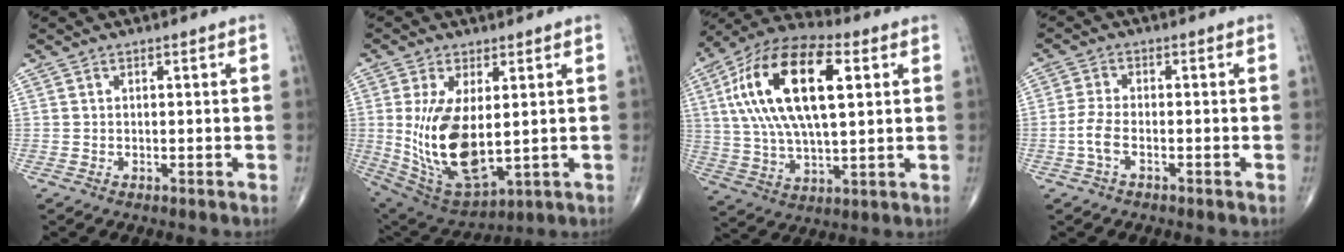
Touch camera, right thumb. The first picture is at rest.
{"total": 16.3, "force": [0.6, 7.8, 14.3], "torque": [-0.276, -0.023, 0.037]}
{"total": 22.4, "force": [5.7, 10.1, 19.2], "torque": [-0.365, 0.010, 0.092]}
{"total": 3.7, "force": [-1.4, 1.8, 2.9], "torque": [-0.069, 0.013, -0.031]}